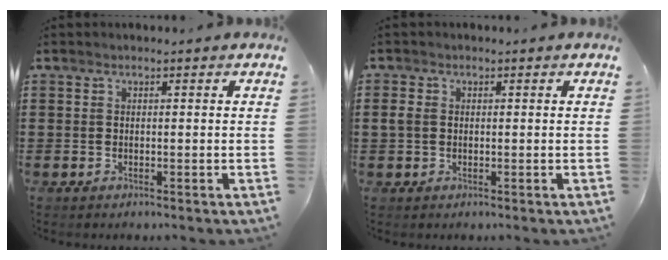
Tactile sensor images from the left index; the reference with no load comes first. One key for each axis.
{"total": 1.7, "fx": 0.1, "fy": 1.2, "fz": 1.1, "tx": -0.040, "ty": 0.001, "tz": -0.004}